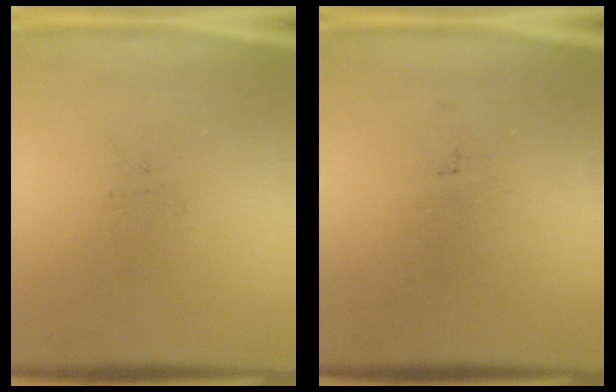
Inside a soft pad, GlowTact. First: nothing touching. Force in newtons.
{"total": 0.0}